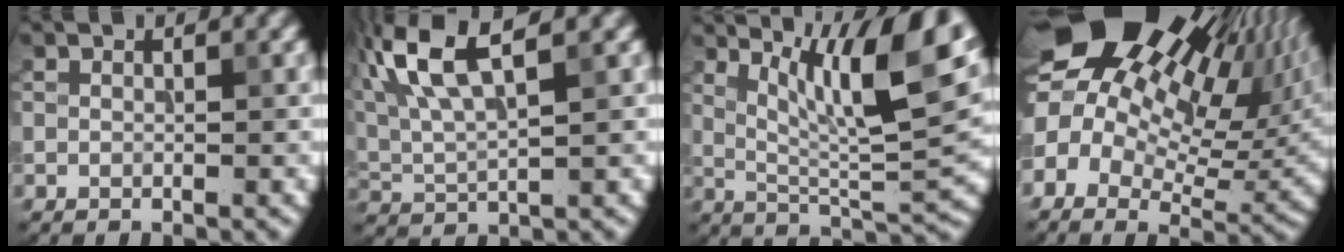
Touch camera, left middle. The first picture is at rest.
{"total": 8.9, "force": [4.4, 2.7, 7.2], "torque": [-0.160, 0.024, 0.084]}
{"total": 11.1, "force": [5.1, 2.6, 9.5], "torque": [-0.146, -0.002, 0.092]}
{"total": 20.2, "force": [7.9, 12.5, 13.8], "torque": [-0.225, 0.029, 0.158]}